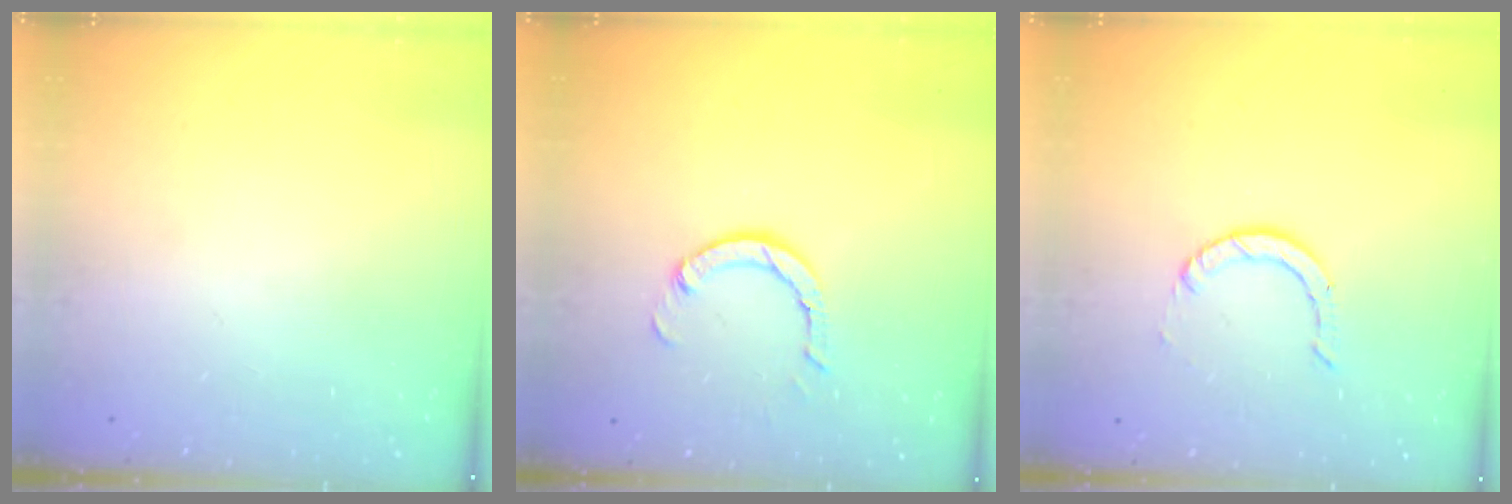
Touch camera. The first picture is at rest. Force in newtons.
{"total": 3.4, "press": 3.4, "slide": 0.2}
{"total": 0.8, "press": 0.8, "slide": 0.1}